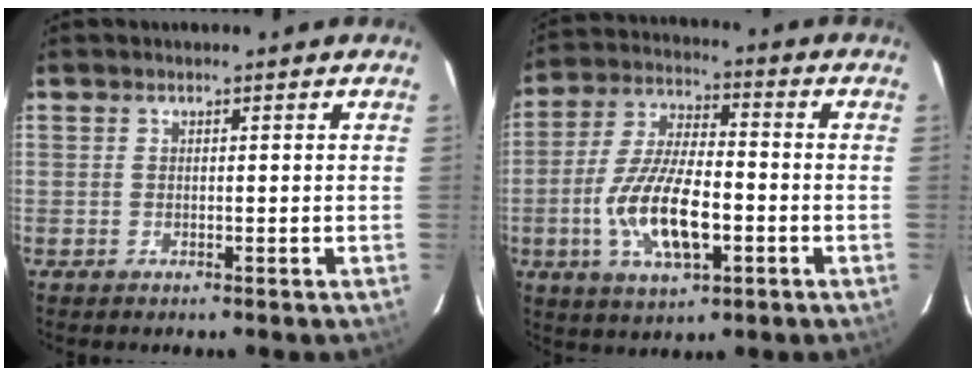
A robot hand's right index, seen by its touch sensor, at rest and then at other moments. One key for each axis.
{"total": 14.3, "fx": -4.1, "fy": 5.6, "fz": 12.5, "tx": -0.258, "ty": -0.005, "tz": -0.074}